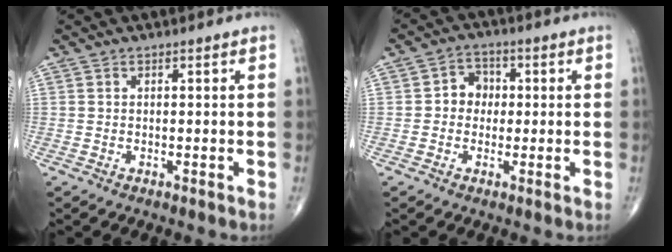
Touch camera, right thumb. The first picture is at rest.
{"total": 5.0, "force": [0.2, 4.4, 2.3], "torque": [-0.007, 0.012, -0.007]}